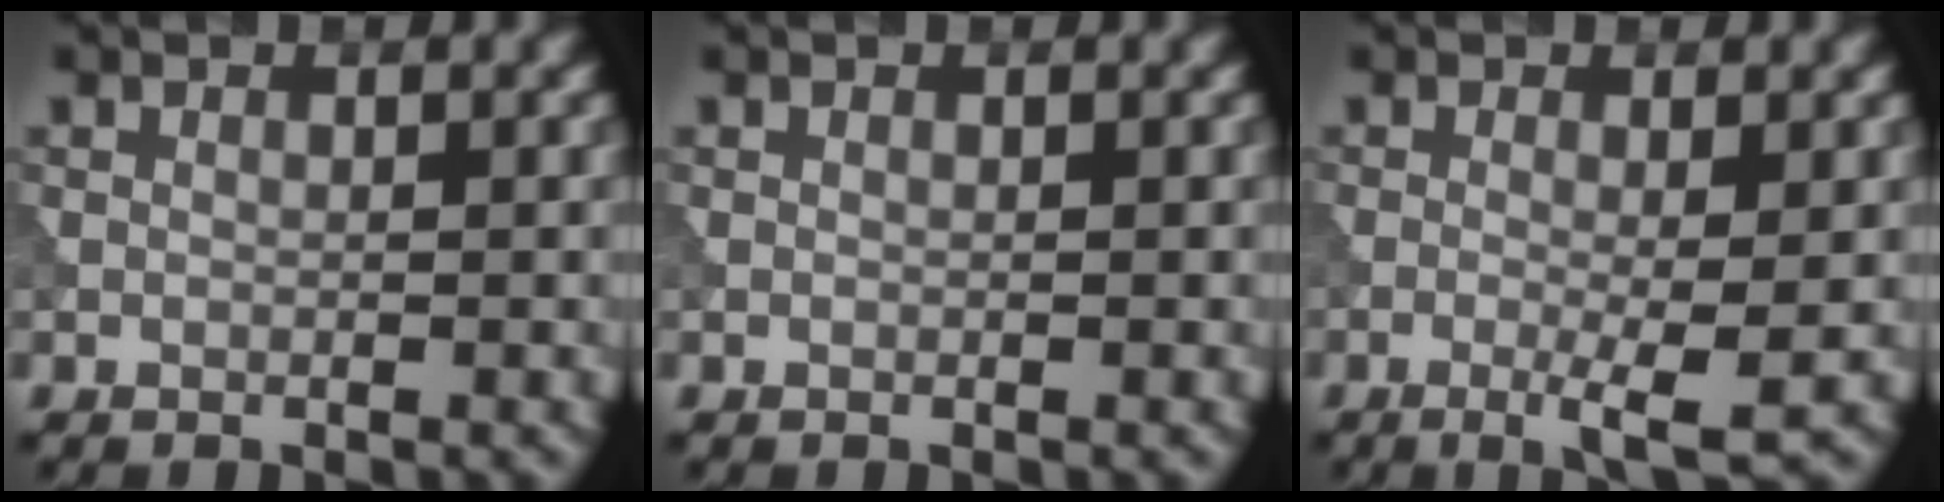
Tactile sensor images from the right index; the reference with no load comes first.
{"total": 0.0}
{"total": 3.2, "force": [-0.7, 0.4, 3.1], "torque": [-0.056, -0.009, -0.012]}